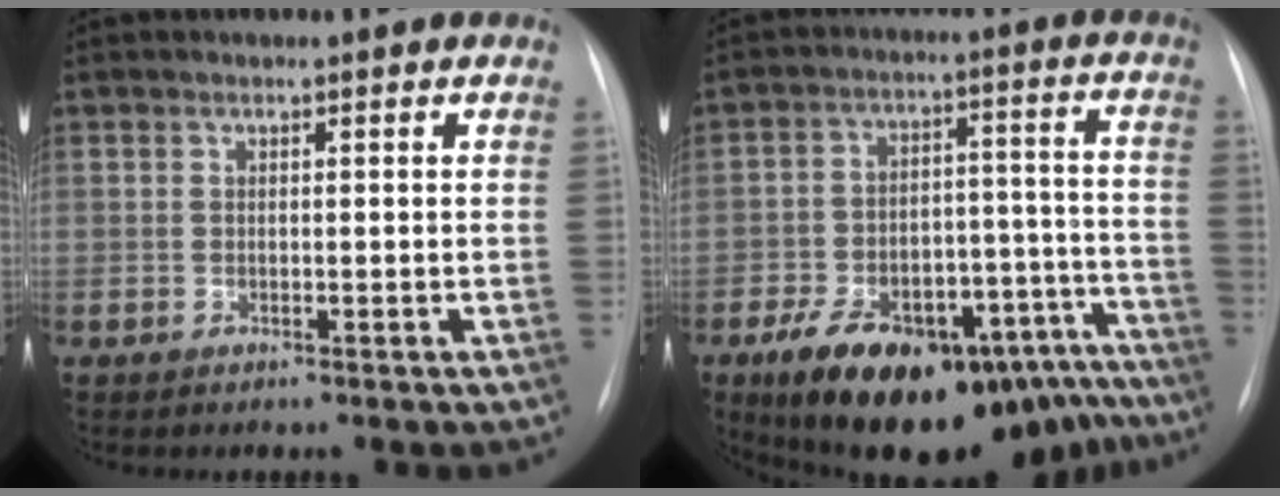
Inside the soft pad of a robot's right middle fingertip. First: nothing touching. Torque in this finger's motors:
{"motor_torque": [1.24, -0.90, 0.46, 0.20]}